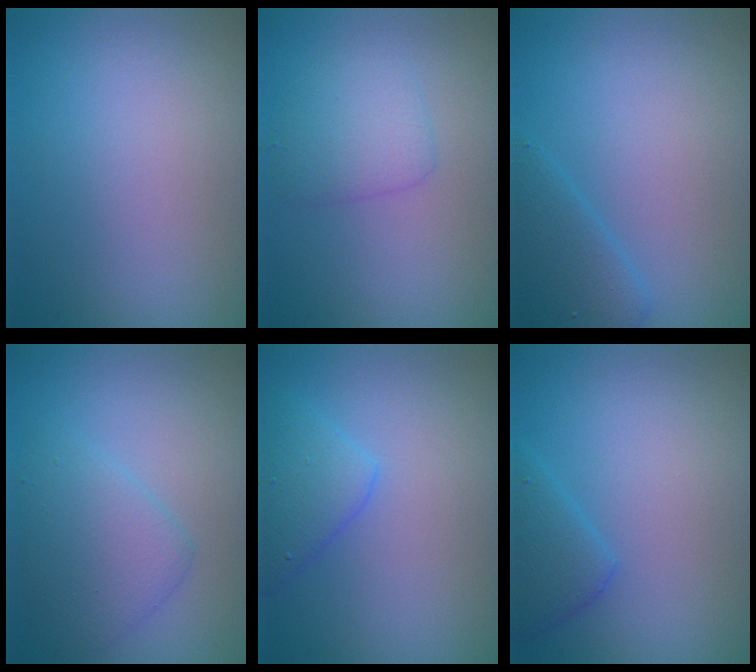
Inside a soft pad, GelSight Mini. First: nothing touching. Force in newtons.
{"total": 2.6, "press": 2.6, "slide": 0.0}
{"total": 2.9, "press": 2.9, "slide": 0.2}
{"total": 3.6, "press": 3.6, "slide": 0.2}
{"total": 3.0, "press": 3.0, "slide": 0.1}
{"total": 2.4, "press": 2.4, "slide": 0.2}